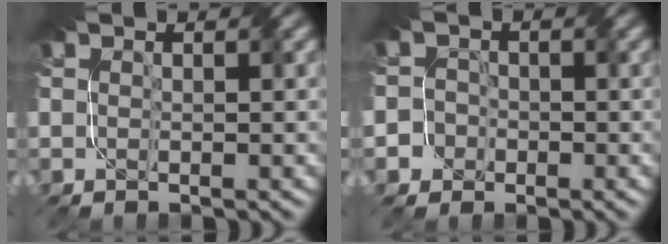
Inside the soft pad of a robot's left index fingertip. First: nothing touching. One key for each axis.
{"total": 3.1, "fx": -1.9, "fy": 2.5, "fz": -0.1, "tx": 0.025, "ty": 0.010, "tz": -0.046}